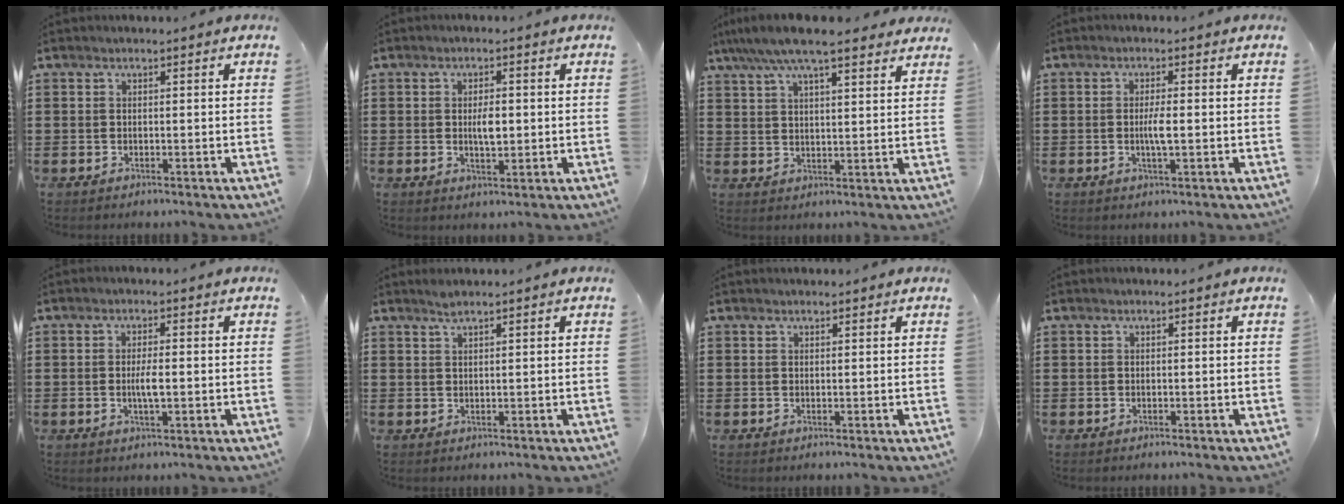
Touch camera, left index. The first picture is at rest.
{"total": 3.3, "force": [0.1, 1.3, 3.1], "torque": [-0.052, -0.001, -0.001]}
{"total": 7.6, "force": [6.3, 1.2, 4.1], "torque": [-0.096, -0.013, 0.113]}
{"total": 2.8, "force": [-0.3, 0.4, 2.8], "torque": [-0.053, -0.002, -0.006]}
{"total": 2.9, "force": [-0.3, 0.6, 2.8], "torque": [-0.059, -0.004, -0.009]}
{"total": 1.4, "force": [1.1, 0.0, 0.9], "torque": [-0.019, 0.001, 0.020]}
{"total": 0.5, "force": [0.5, 0.2, 0.1], "torque": [-0.003, 0.001, 0.010]}
{"total": 0.0}